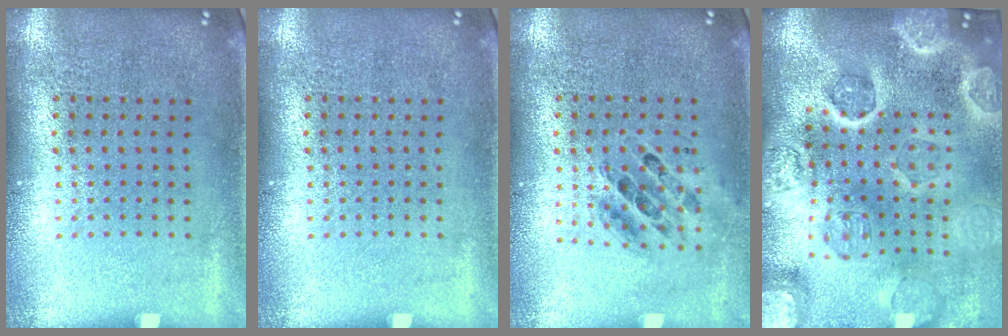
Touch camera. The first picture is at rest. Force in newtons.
{"total": 0.0}
{"total": 0.7, "press": 0.7, "slide": 0.1}
{"total": 5.4, "press": 4.6, "slide": 2.8}